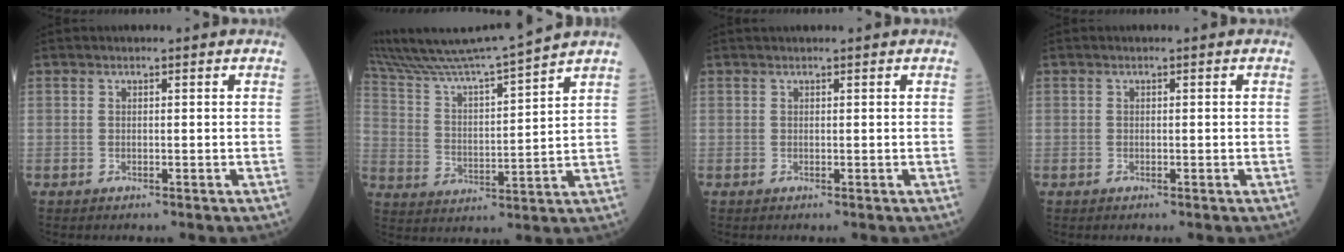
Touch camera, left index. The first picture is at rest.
{"total": 14.9, "force": [13.7, -2.5, 5.3], "torque": [-0.113, -0.021, 0.233]}
{"total": 1.8, "force": [1.7, 0.0, 0.6], "torque": [-0.007, 0.022, 0.028]}
{"total": 0.0}